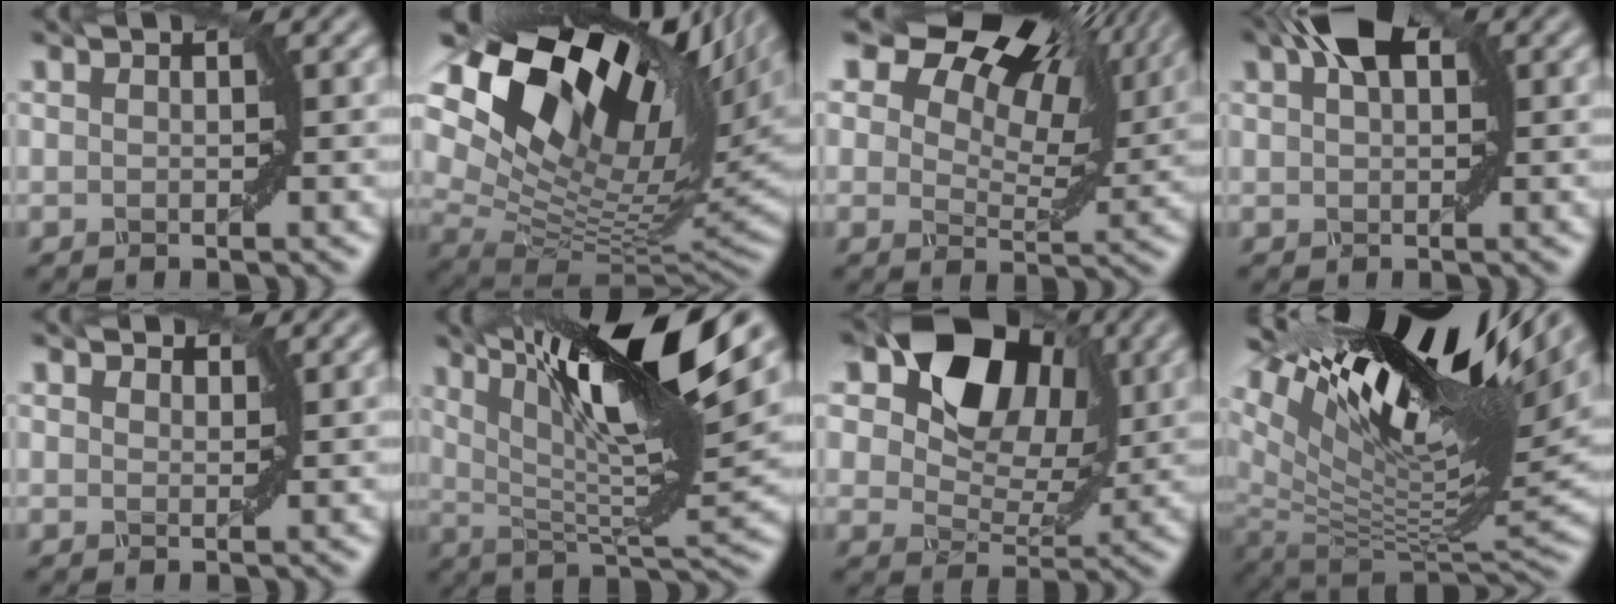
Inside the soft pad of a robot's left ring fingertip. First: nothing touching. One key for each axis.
{"total": 18.1, "fx": 8.6, "fy": 9.6, "fz": 12.7, "tx": -0.224, "ty": 0.025, "tz": 0.169}
{"total": 13.6, "fx": 8.9, "fy": 6.6, "fz": 7.9, "tx": -0.130, "ty": 0.036, "tz": 0.120}
{"total": 4.6, "fx": 2.1, "fy": 2.3, "fz": 3.3, "tx": -0.051, "ty": 0.015, "tz": 0.030}
{"total": 1.5, "fx": 1.5, "fy": 0.4, "fz": 0.3, "tx": -0.010, "ty": 0.003, "tz": 0.021}
{"total": 12.9, "fx": 6.2, "fy": 2.3, "fz": 11.0, "tx": -0.178, "ty": 0.008, "tz": 0.111}
{"total": 11.0, "fx": 5.0, "fy": 7.0, "fz": 6.8, "tx": -0.112, "ty": 0.016, "tz": 0.077}
{"total": 16.9, "fx": 9.3, "fy": 5.8, "fz": 12.9, "tx": -0.243, "ty": 0.030, "tz": 0.161}